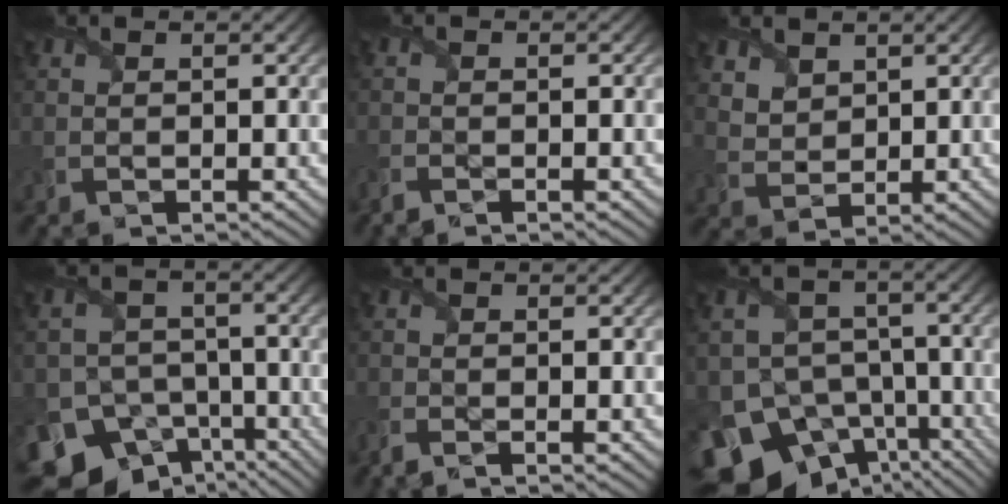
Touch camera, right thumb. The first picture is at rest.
{"total": 1.9, "force": [-1.5, -0.1, 1.2], "torque": [-0.029, -0.006, -0.033]}
{"total": 3.3, "force": [2.5, 1.9, 0.9], "torque": [-0.046, -0.014, 0.064]}
{"total": 12.7, "force": [-8.4, 8.9, 3.3], "torque": [-0.087, -0.039, -0.137]}
{"total": 2.2, "force": [-1.6, -0.1, 1.5], "torque": [-0.039, -0.007, -0.035]}
{"total": 15.6, "force": [-9.7, 11.0, 5.2], "torque": [-0.126, -0.056, -0.147]}